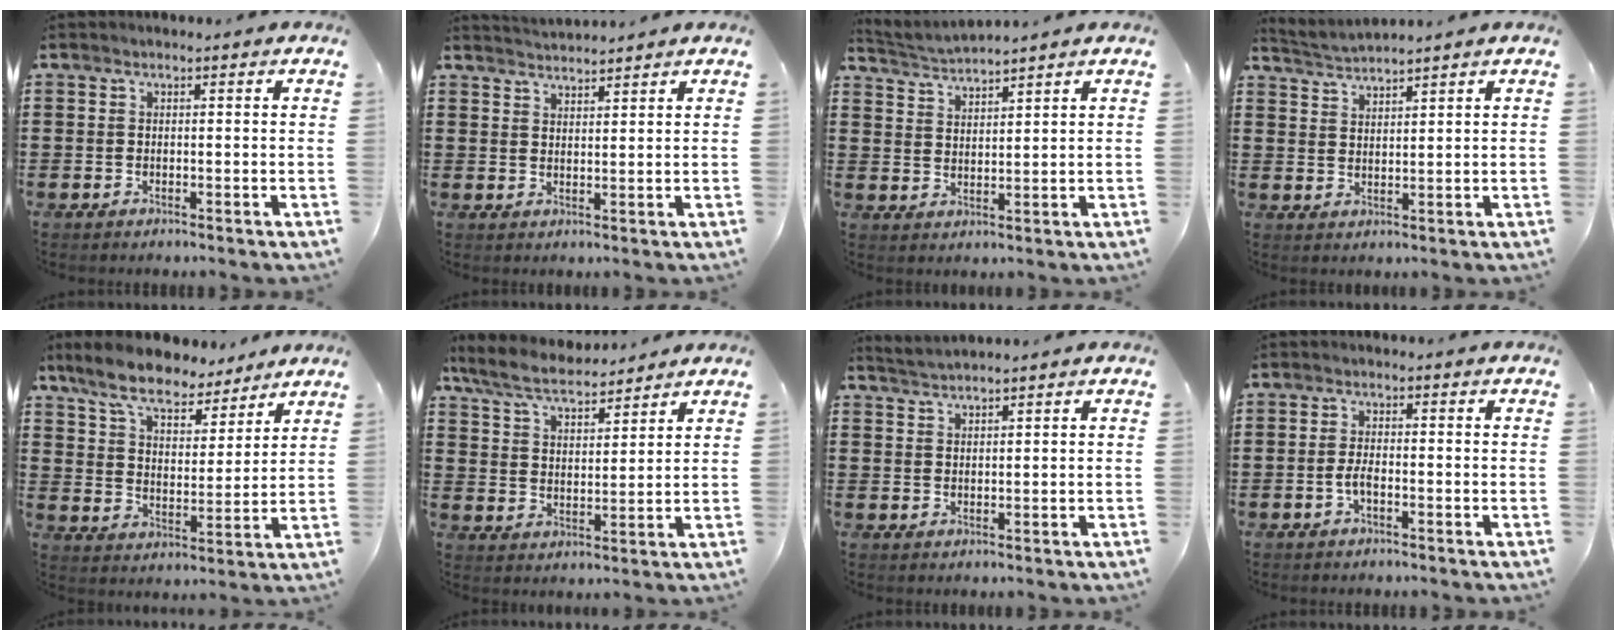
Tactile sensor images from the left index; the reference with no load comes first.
{"total": 2.4, "force": [2.4, -0.2, -0.2], "torque": [-0.004, -0.005, 0.046]}
{"total": 2.7, "force": [2.6, -0.4, 0.0], "torque": [-0.011, -0.013, 0.046]}
{"total": 2.1, "force": [2.1, -0.4, -0.2], "torque": [-0.006, -0.008, 0.038]}
{"total": 8.6, "force": [7.6, 2.0, 3.5], "torque": [-0.100, -0.030, 0.137]}
{"total": 6.6, "force": [6.0, 1.1, 2.5], "torque": [-0.072, -0.022, 0.108]}
{"total": 1.8, "force": [1.8, -0.3, 0.1], "torque": [-0.006, 0.002, 0.035]}
{"total": 2.3, "force": [-0.8, 0.7, 2.0], "torque": [-0.054, -0.003, -0.020]}